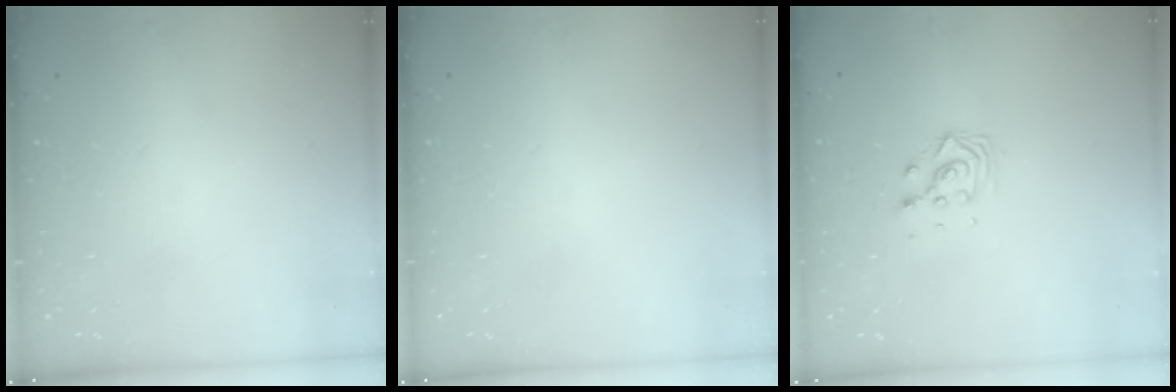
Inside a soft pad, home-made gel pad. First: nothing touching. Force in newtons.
{"total": 0.0}
{"total": 5.3, "press": 5.2, "slide": 0.2}